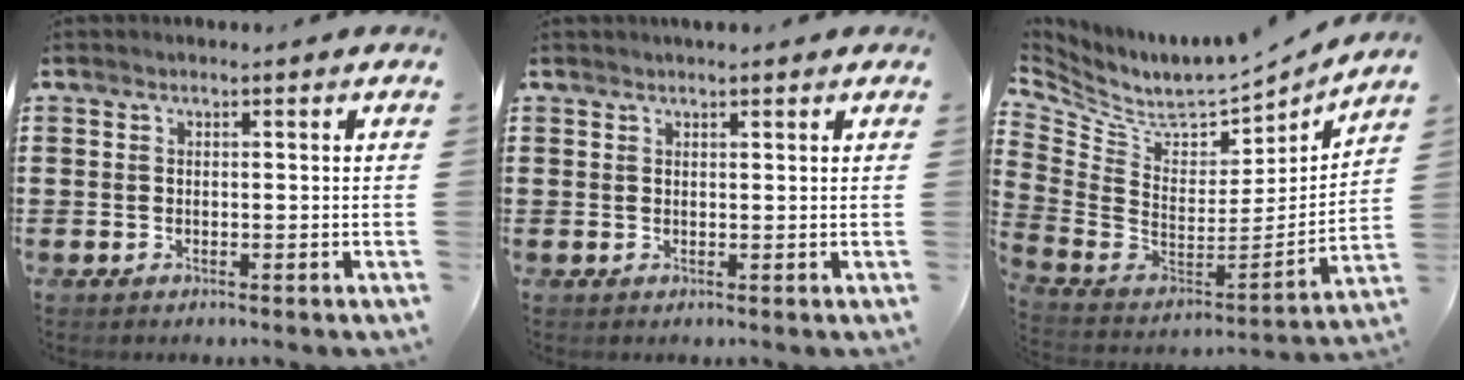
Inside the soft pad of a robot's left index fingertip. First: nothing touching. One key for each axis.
{"total": 1.1, "fx": 1.1, "fy": 0.2, "fz": 0.4, "tx": -0.008, "ty": 0.001, "tz": 0.021}
{"total": 6.8, "fx": 6.1, "fy": 2.0, "fz": 2.3, "tx": -0.084, "ty": -0.062, "tz": 0.104}